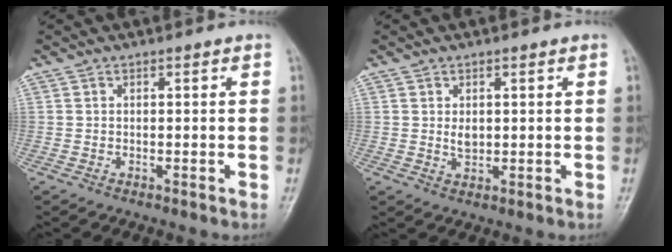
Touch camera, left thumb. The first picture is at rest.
{"total": 2.3, "force": [0.8, 1.5, 1.6], "torque": [-0.021, -0.008, 0.017]}